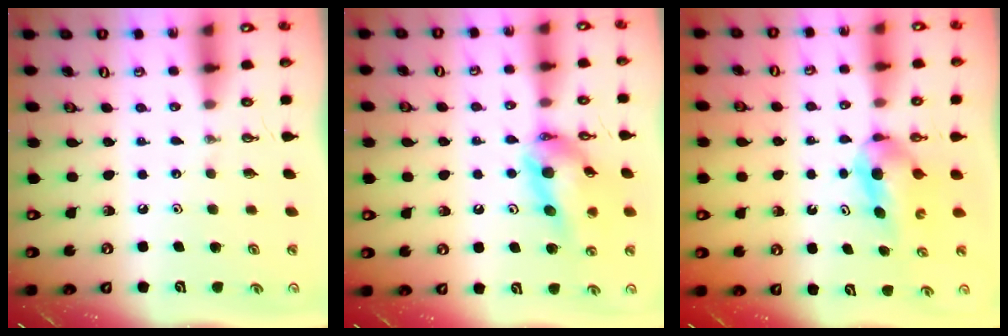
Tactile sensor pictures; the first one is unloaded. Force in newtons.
{"total": 13.9, "press": 13.8, "slide": 1.2}
{"total": 6.6, "press": 6.4, "slide": 1.9}